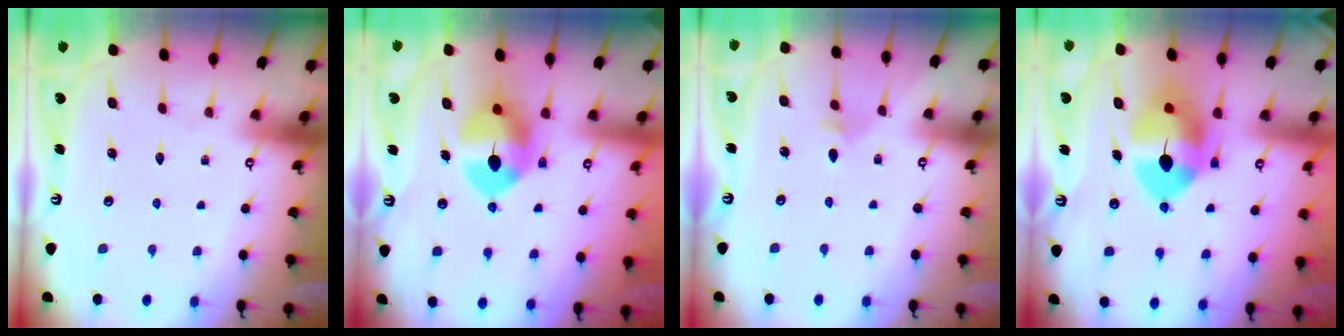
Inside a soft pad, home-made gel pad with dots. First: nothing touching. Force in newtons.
{"total": 9.7, "press": 9.5, "slide": 1.9}
{"total": 3.0, "press": 2.9, "slide": 0.7}
{"total": 14.0, "press": 13.8, "slide": 2.3}